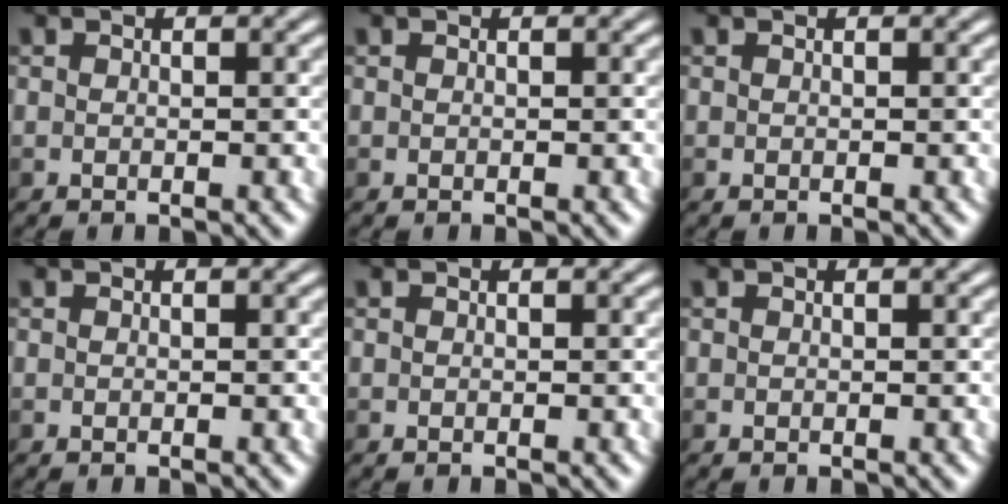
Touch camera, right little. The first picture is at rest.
{"total": 0.0}
{"total": 0.0}
{"total": 0.0}
{"total": 0.0}
{"total": 0.0}